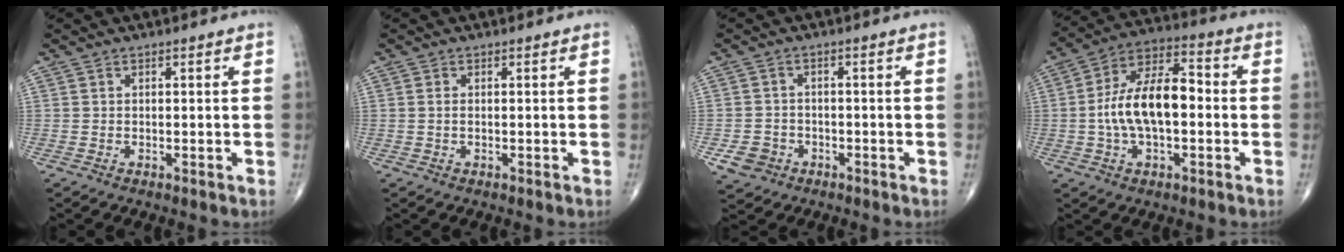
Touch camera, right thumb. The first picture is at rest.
{"total": 0.7, "force": [0.0, 0.3, 0.7], "torque": [-0.016, 0.000, 0.000]}
{"total": 4.8, "force": [-1.8, 4.3, 1.2], "torque": [-0.005, 0.013, -0.026]}
{"total": 14.5, "force": [-1.0, 7.2, 12.6], "torque": [-0.224, 0.036, -0.026]}